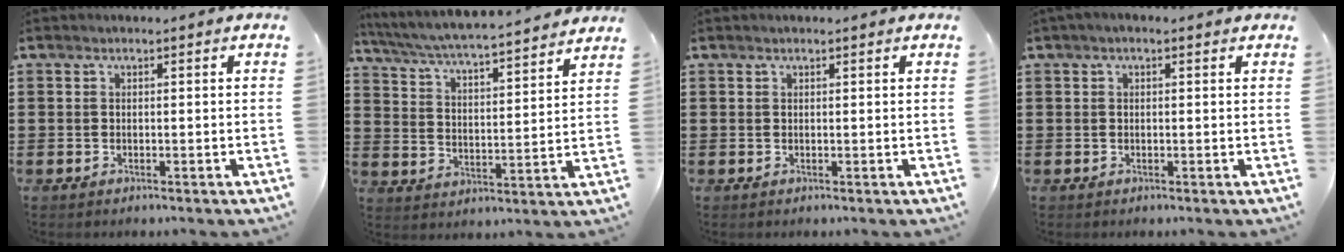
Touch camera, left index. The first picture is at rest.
{"total": 4.9, "force": [4.7, -0.4, 1.4], "torque": [-0.051, -0.038, 0.072]}
{"total": 0.0}
{"total": 0.8, "force": [0.0, 0.4, 0.7], "torque": [-0.014, 0.003, 0.000]}